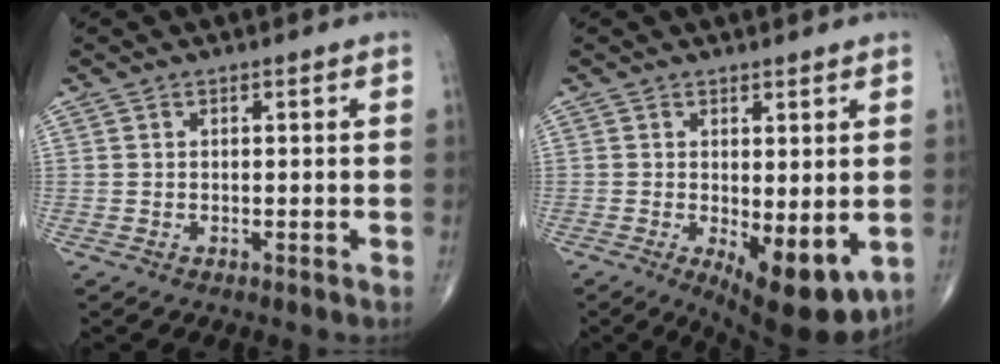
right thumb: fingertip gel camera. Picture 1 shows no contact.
{"total": 10.3, "force": [-2.1, 4.1, 9.2], "torque": [-0.120, -0.024, -0.017]}